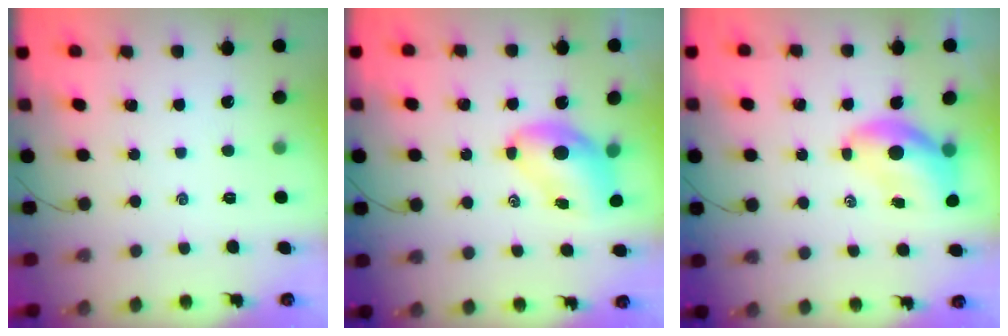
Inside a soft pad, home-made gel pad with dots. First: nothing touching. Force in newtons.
{"total": 7.9, "press": 7.7, "slide": 1.7}
{"total": 8.4, "press": 8.2, "slide": 1.6}